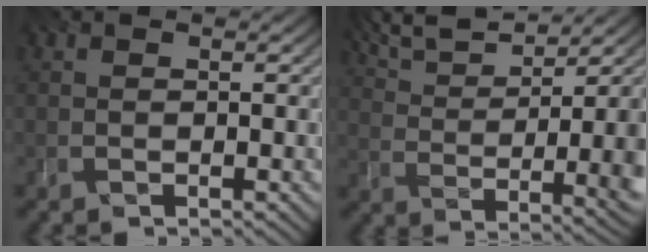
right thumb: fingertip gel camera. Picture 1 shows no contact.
{"total": 10.2, "force": [5.6, 2.8, 8.0], "torque": [-0.150, 0.021, 0.107]}